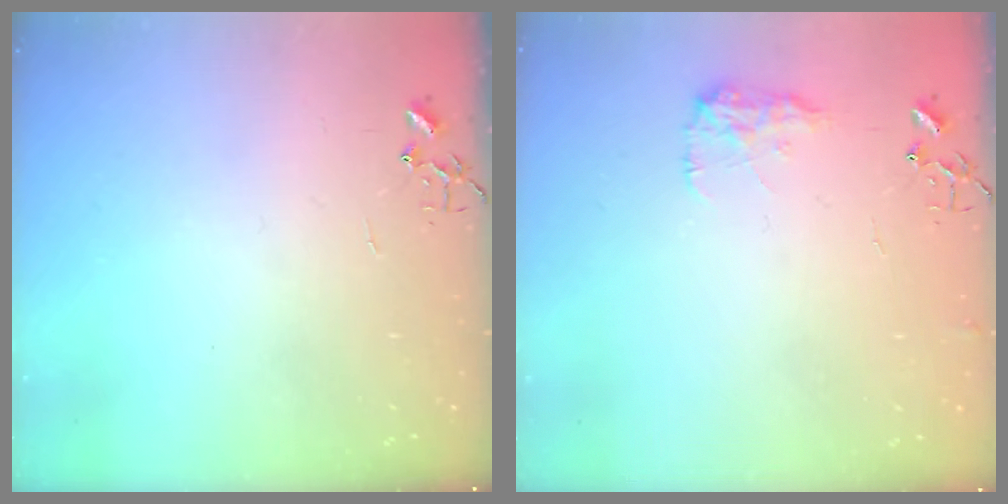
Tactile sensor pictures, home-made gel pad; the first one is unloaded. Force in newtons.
{"total": 8.7, "press": 8.6, "slide": 0.5}